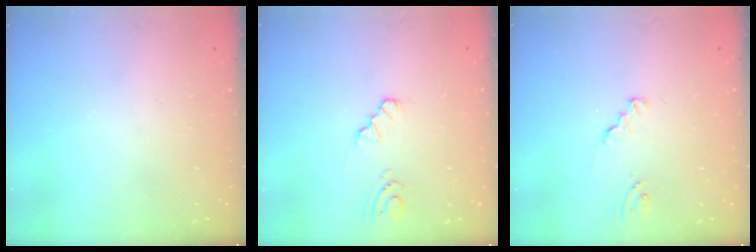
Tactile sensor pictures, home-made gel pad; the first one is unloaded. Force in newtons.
{"total": 3.6, "press": 3.5, "slide": 0.5}
{"total": 1.4, "press": 1.4, "slide": 0.1}